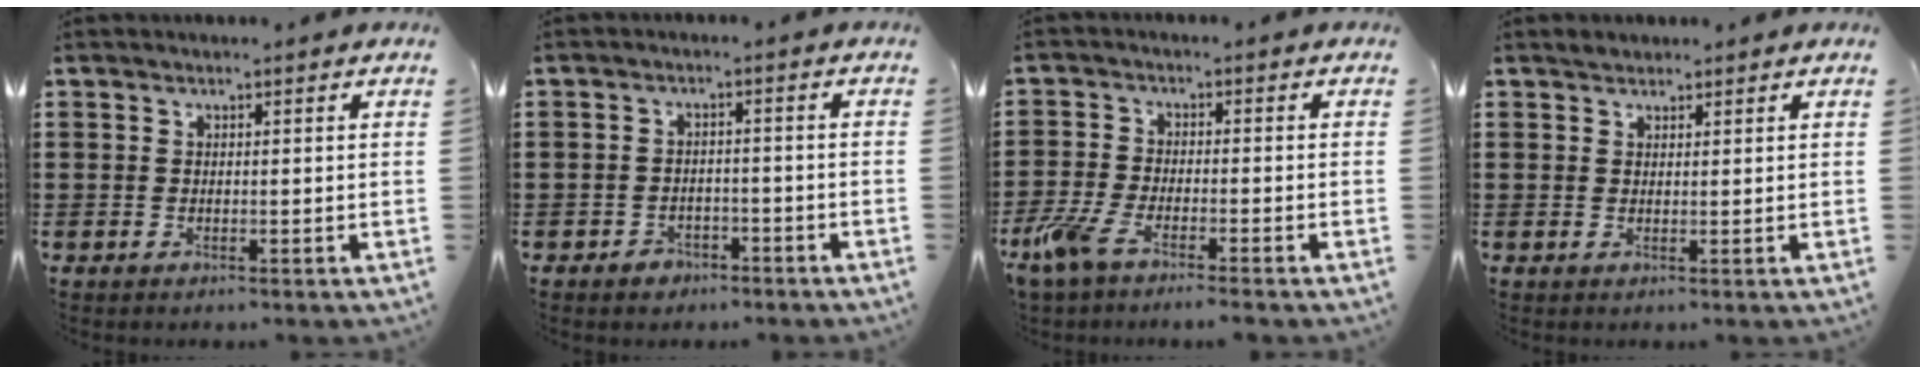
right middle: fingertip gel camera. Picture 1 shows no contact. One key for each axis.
{"total": 2.2, "fx": -1.9, "fy": 1.0, "fz": 0.2, "tx": -0.010, "ty": 0.003, "tz": -0.042}
{"total": 5.4, "fx": -4.1, "fy": 1.0, "fz": 3.4, "tx": -0.104, "ty": -0.019, "tz": -0.088}
{"total": 1.2, "fx": 1.1, "fy": 0.6, "fz": 0.0, "tx": -0.003, "ty": 0.002, "tz": 0.022}